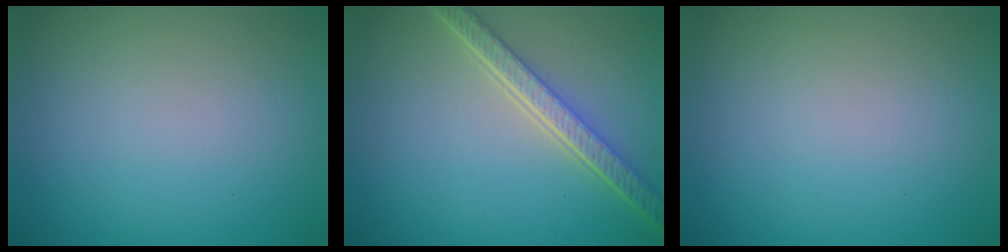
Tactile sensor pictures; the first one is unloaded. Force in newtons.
{"total": 5.0, "press": 3.7, "slide": 3.4}
{"total": 0.0}